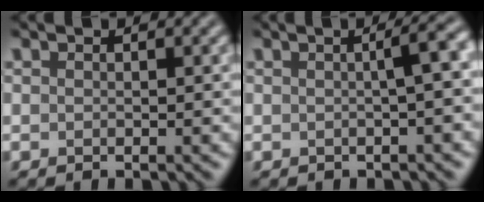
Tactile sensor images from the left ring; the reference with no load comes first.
{"total": 3.4, "force": [0.2, 0.9, 3.3], "torque": [-0.031, 0.018, -0.003]}